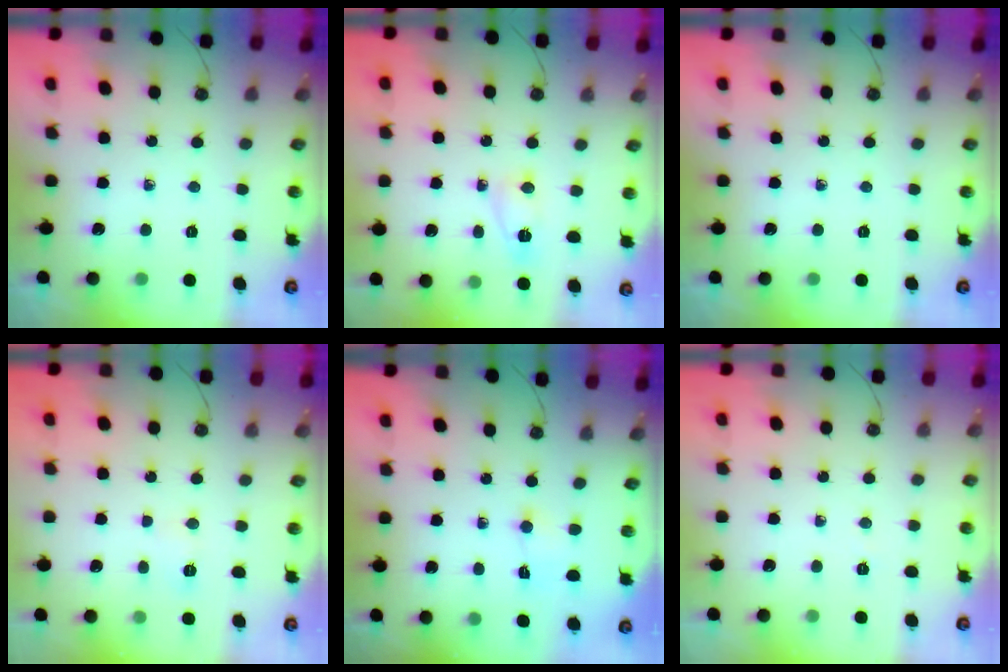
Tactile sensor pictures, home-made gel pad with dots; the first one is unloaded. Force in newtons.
{"total": 3.6, "press": 3.6, "slide": 0.3}
{"total": 0.0}
{"total": 4.1, "press": 4.0, "slide": 1.0}
{"total": 1.5, "press": 1.3, "slide": 0.8}
{"total": 3.4, "press": 2.1, "slide": 2.6}